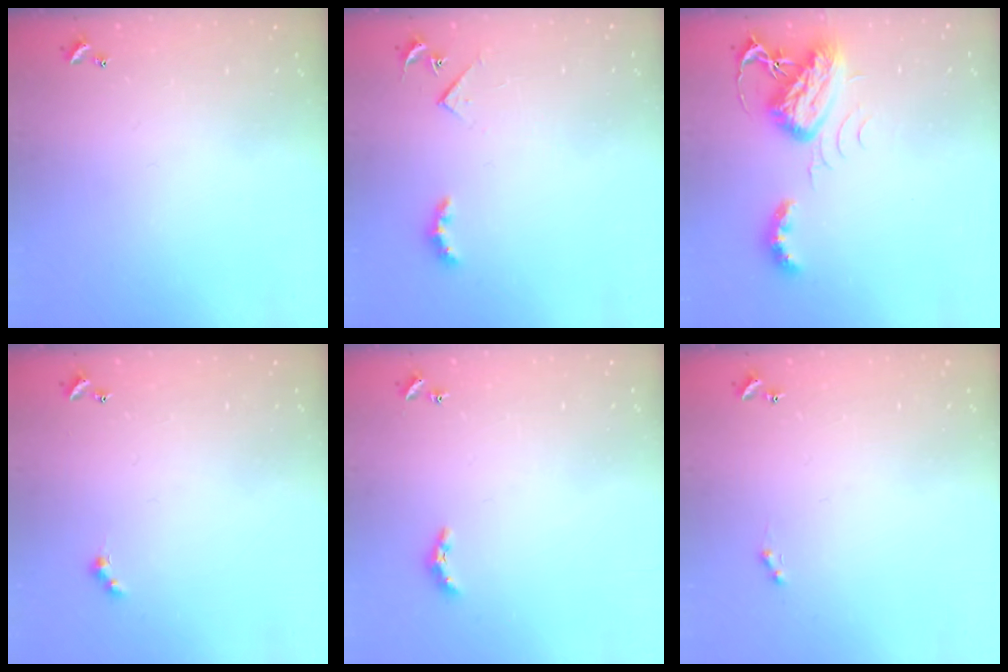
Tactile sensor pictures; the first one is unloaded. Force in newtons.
{"total": 3.6, "press": 3.6, "slide": 0.6}
{"total": 7.7, "press": 7.7, "slide": 0.2}
{"total": 3.0, "press": 2.9, "slide": 0.5}
{"total": 3.3, "press": 3.3, "slide": 0.6}
{"total": 1.0, "press": 0.9, "slide": 0.4}